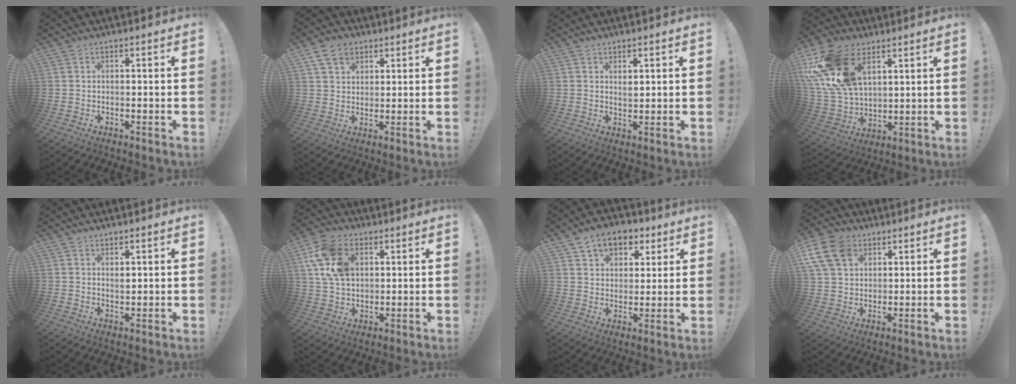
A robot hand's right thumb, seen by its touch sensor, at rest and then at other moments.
{"total": 7.8, "force": [4.4, 5.6, 3.0], "torque": [-0.050, -0.015, 0.087]}
{"total": 2.0, "force": [1.3, 1.2, 0.9], "torque": [0.000, -0.008, 0.020]}
{"total": 21.5, "force": [9.6, 13.5, 13.7], "torque": [-0.272, -0.042, 0.181]}
{"total": 1.4, "force": [1.0, 0.8, 0.5], "torque": [0.001, -0.006, 0.017]}
{"total": 15.2, "force": [5.0, 11.0, 9.3], "torque": [-0.165, -0.010, 0.098]}
{"total": 10.5, "force": [5.8, 7.4, 4.8], "torque": [-0.074, -0.023, 0.111]}
{"total": 12.4, "force": [5.5, 9.0, 6.5], "torque": [-0.136, -0.023, 0.111]}